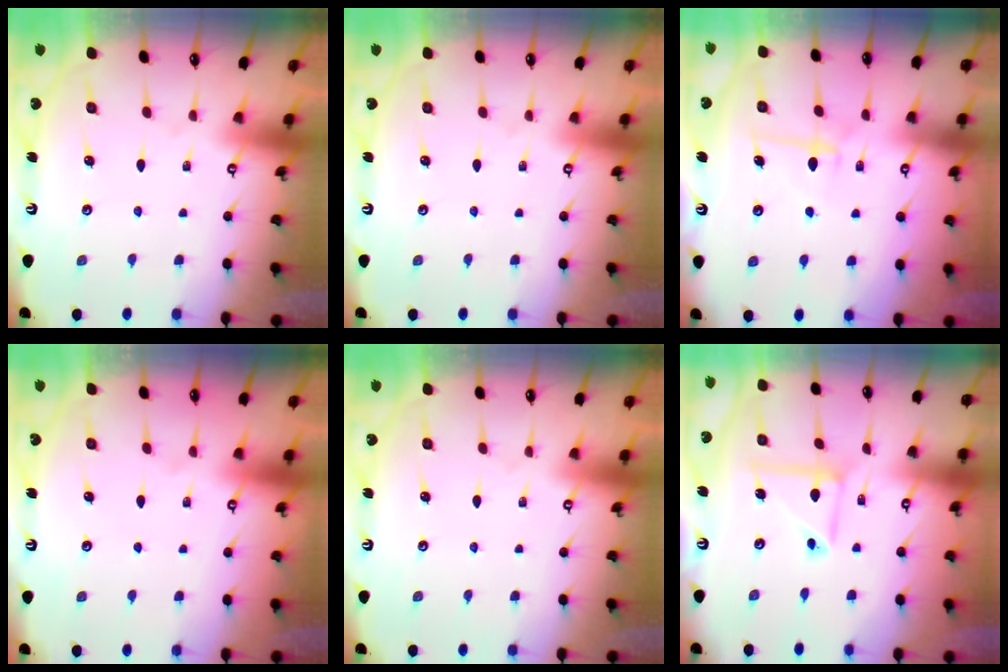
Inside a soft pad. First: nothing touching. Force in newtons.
{"total": 0.0}
{"total": 6.2, "press": 6.1, "slide": 1.2}
{"total": 0.0}
{"total": 0.0}
{"total": 8.8, "press": 8.8, "slide": 0.7}